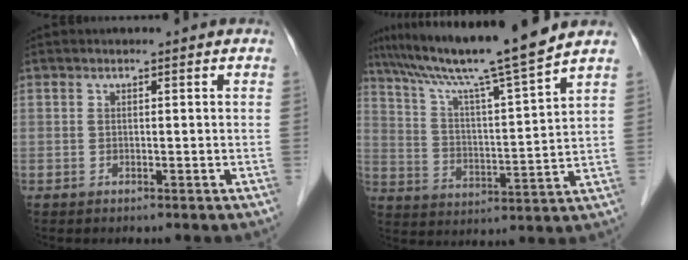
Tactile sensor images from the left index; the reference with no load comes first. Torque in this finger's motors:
{"motor_torque": [1.04, -1.09, 0.70, 0.21]}